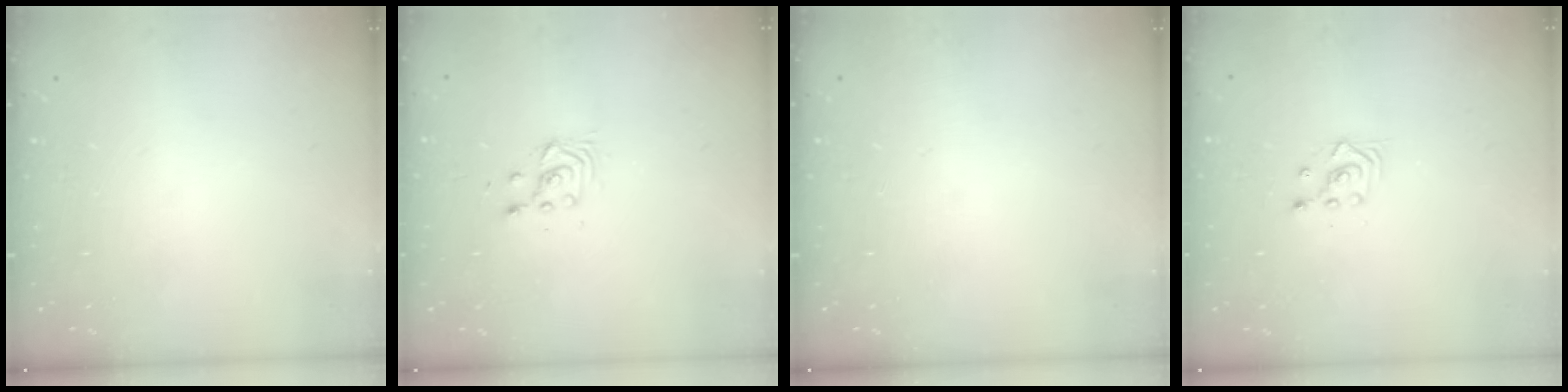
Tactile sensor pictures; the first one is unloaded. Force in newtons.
{"total": 3.1, "press": 3.1, "slide": 0.3}
{"total": 0.0}
{"total": 2.3, "press": 2.3, "slide": 0.3}